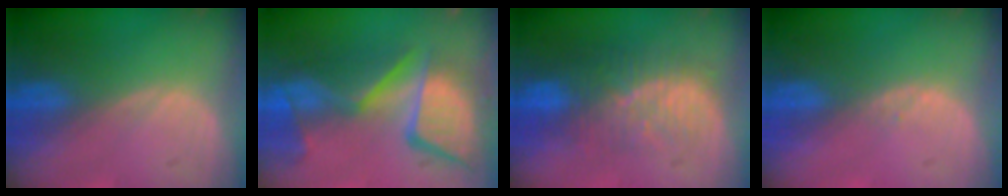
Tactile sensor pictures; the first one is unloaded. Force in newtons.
{"total": 13.6, "press": 11.2, "slide": 7.8}
{"total": 9.7, "press": 8.5, "slide": 4.8}
{"total": 0.7, "press": 0.5, "slide": 0.5}